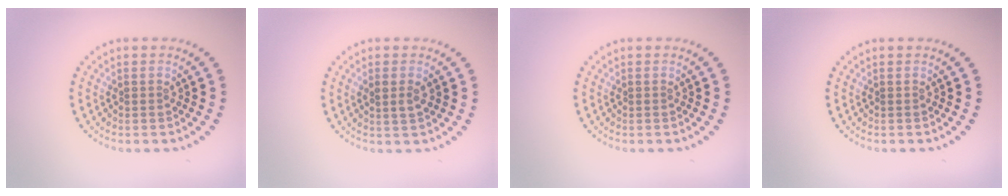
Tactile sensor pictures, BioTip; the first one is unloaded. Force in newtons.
{"total": 1.4, "press": 1.4, "slide": 0.5}
{"total": 0.0}
{"total": 0.0}